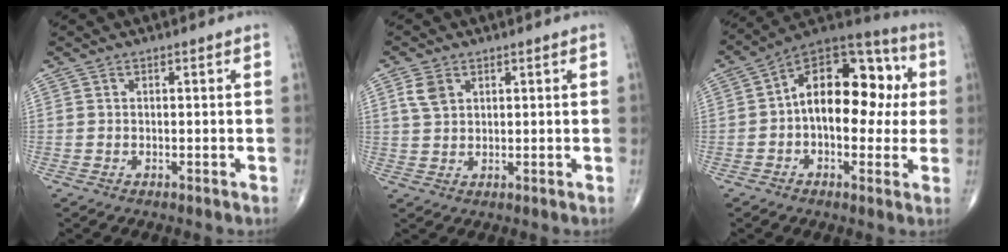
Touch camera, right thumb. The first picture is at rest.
{"total": 3.8, "force": [1.7, 2.6, 2.3], "torque": [-0.041, 0.000, 0.038]}
{"total": 18.5, "force": [1.1, 11.1, 14.8], "torque": [-0.176, 0.043, 0.007]}